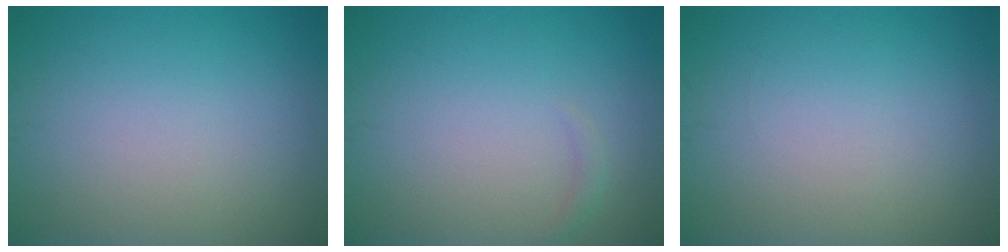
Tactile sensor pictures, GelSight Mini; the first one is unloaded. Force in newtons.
{"total": 0.7, "press": 0.7, "slide": 0.2}
{"total": 0.0}